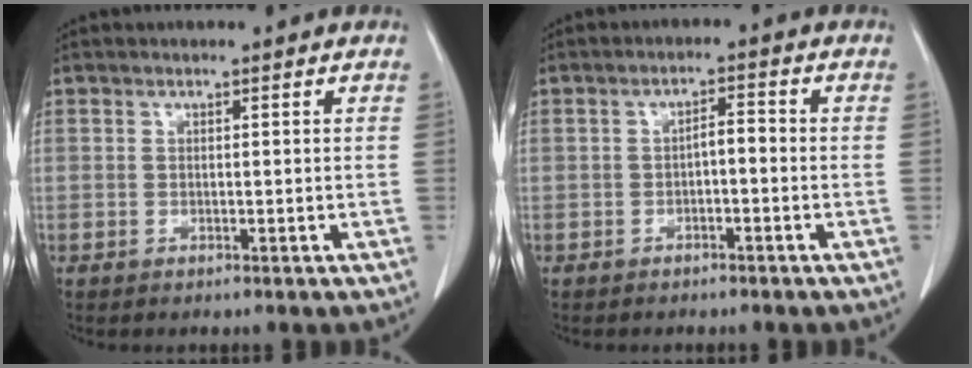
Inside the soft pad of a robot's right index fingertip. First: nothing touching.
{"total": 2.4, "force": [-0.7, 0.8, 2.2], "torque": [-0.035, 0.009, -0.011]}